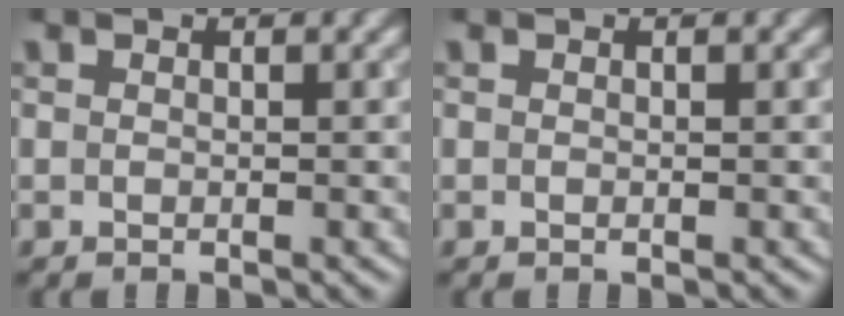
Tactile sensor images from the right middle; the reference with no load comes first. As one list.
[{"total": 0.0}]